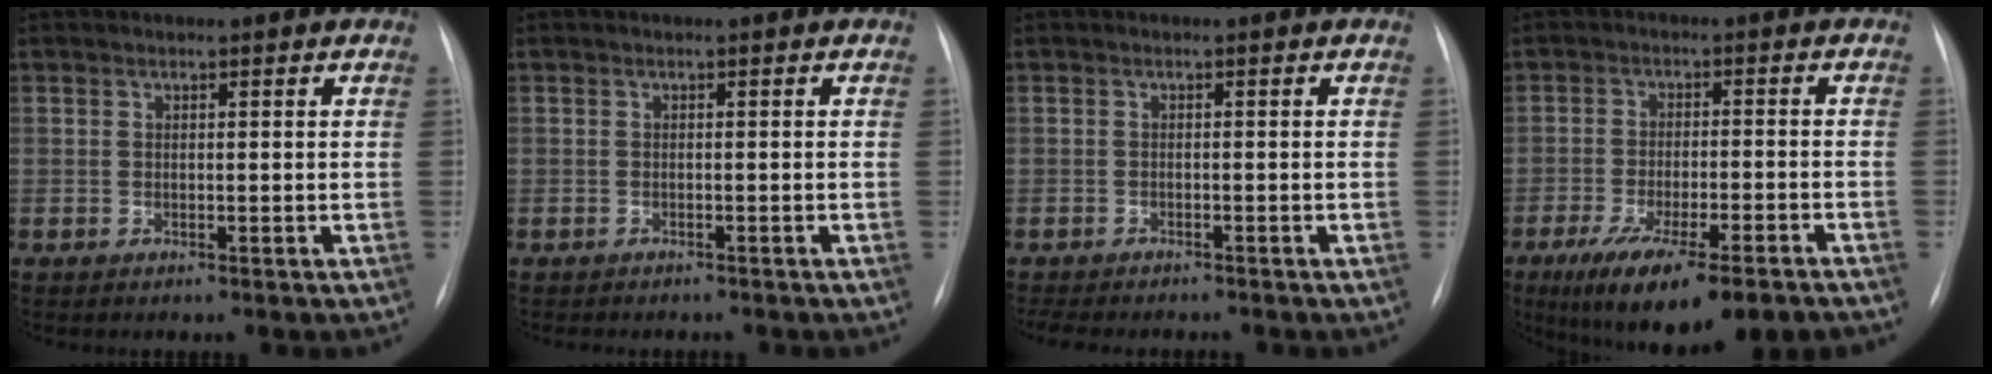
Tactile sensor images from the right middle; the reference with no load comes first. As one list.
[{"total": 2.3, "force": [-1.9, 0.9, 0.8], "torque": [-0.015, -0.004, -0.019]}, {"total": 7.4, "force": [-6.4, 1.9, 3.2], "torque": [-0.046, -0.005, -0.084]}, {"total": 15.6, "force": [-11.1, 3.4, 10.5], "torque": [-0.148, -0.020, -0.167]}]